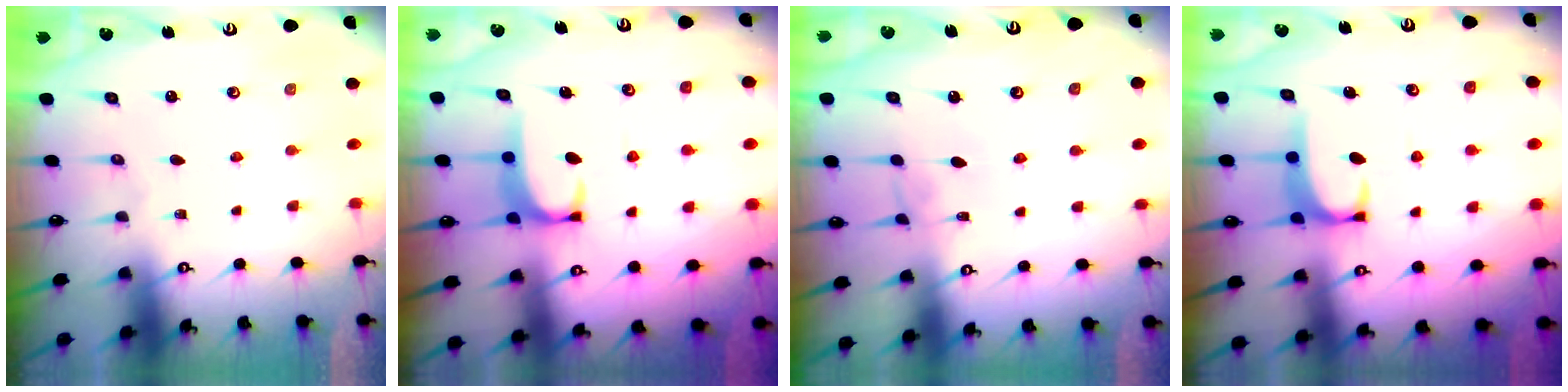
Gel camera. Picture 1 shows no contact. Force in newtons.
{"total": 1.9, "press": 1.8, "slide": 0.5}
{"total": 2.1, "press": 2.0, "slide": 0.3}
{"total": 1.9, "press": 1.8, "slide": 0.6}